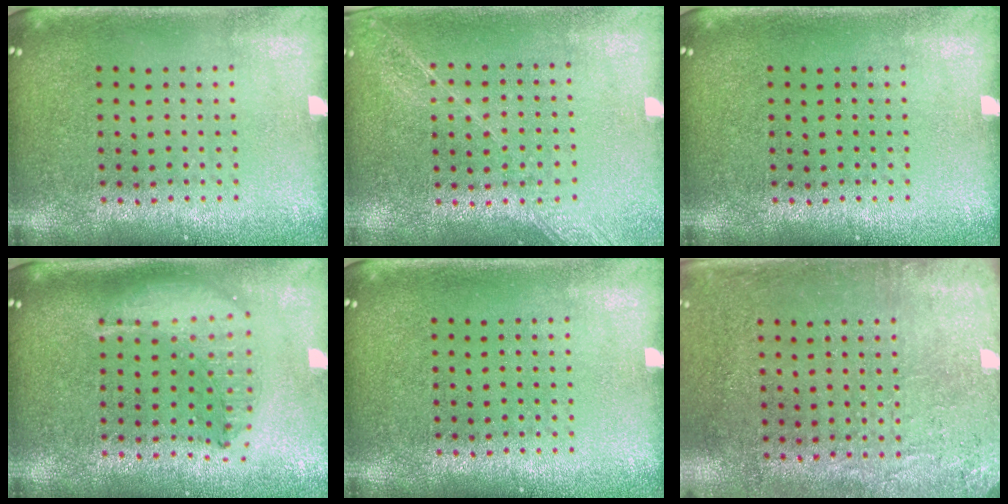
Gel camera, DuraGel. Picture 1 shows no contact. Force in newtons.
{"total": 1.3, "press": 1.3, "slide": 0.4}
{"total": 0.0}
{"total": 1.3, "press": 1.2, "slide": 0.4}
{"total": 0.0}
{"total": 2.8, "press": 2.3, "slide": 1.6}